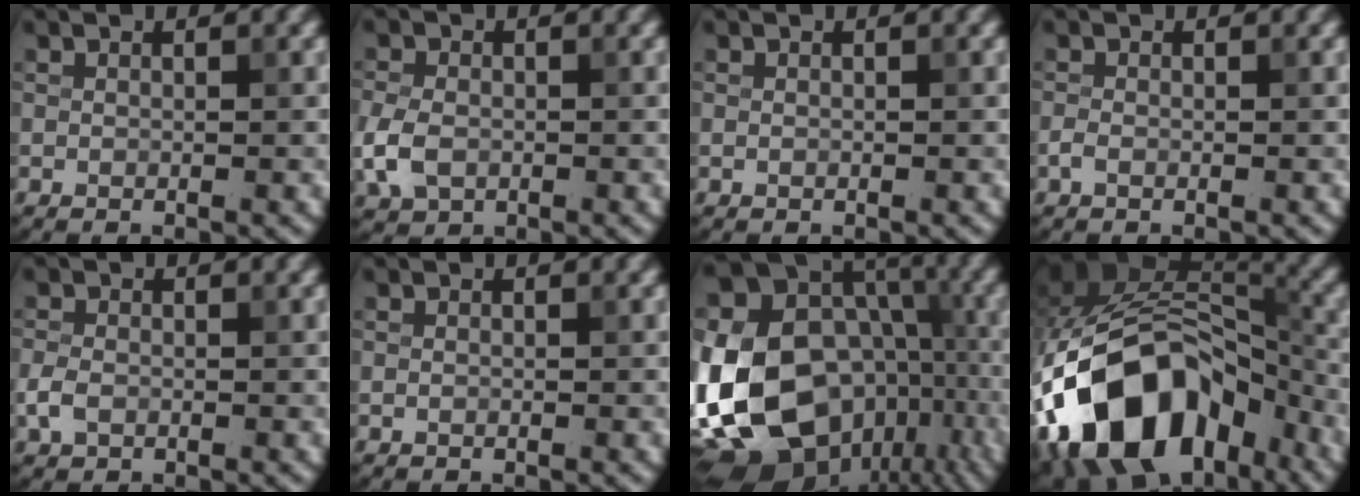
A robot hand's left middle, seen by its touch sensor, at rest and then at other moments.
{"total": 3.8, "force": [-1.0, 2.8, 2.3], "torque": [-0.059, -0.005, -0.024]}
{"total": 0.0}
{"total": 0.8, "force": [-0.4, 0.4, 0.6], "torque": [-0.014, -0.001, -0.012]}
{"total": 1.9, "force": [-0.6, 1.4, 1.1], "torque": [-0.024, 0.000, -0.017]}
{"total": 0.0}
{"total": 20.9, "force": [-4.6, 16.0, 12.6], "torque": [-0.263, -0.020, -0.048]}
{"total": 17.1, "force": [-7.8, 10.8, 10.7], "torque": [-0.188, 0.003, -0.140]}